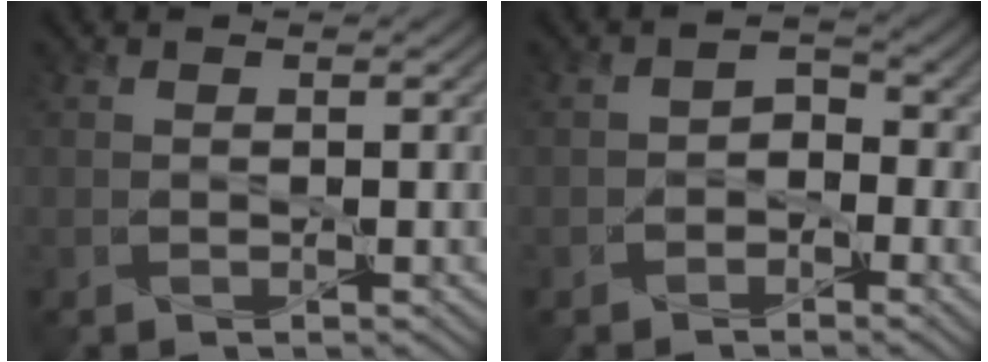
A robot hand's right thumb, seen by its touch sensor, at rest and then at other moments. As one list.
[{"total": 2.7, "force": [-1.5, 2.0, 1.2], "torque": [-0.012, 0.004, -0.027]}]